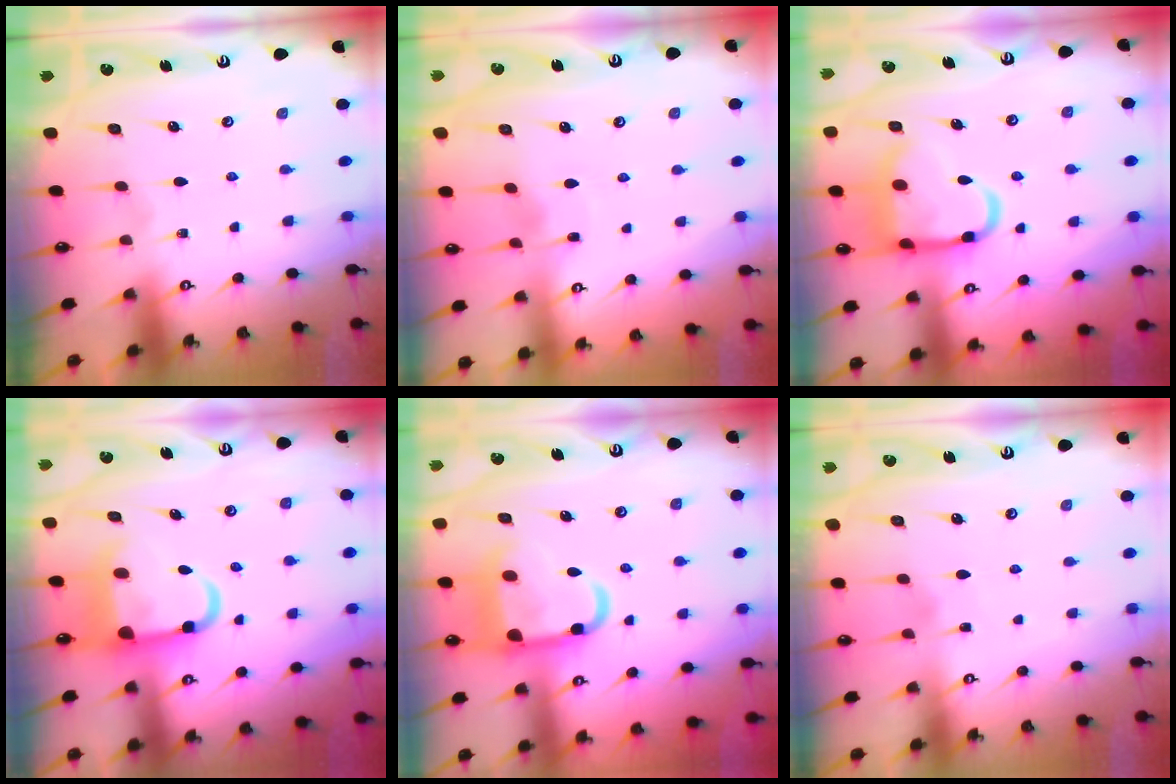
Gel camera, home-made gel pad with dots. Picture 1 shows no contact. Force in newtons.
{"total": 2.9, "press": 2.8, "slide": 0.4}
{"total": 15.7, "press": 15.5, "slide": 1.9}
{"total": 9.9, "press": 9.7, "slide": 1.7}
{"total": 14.1, "press": 14.0, "slide": 1.7}
{"total": 1.8, "press": 1.8, "slide": 0.3}